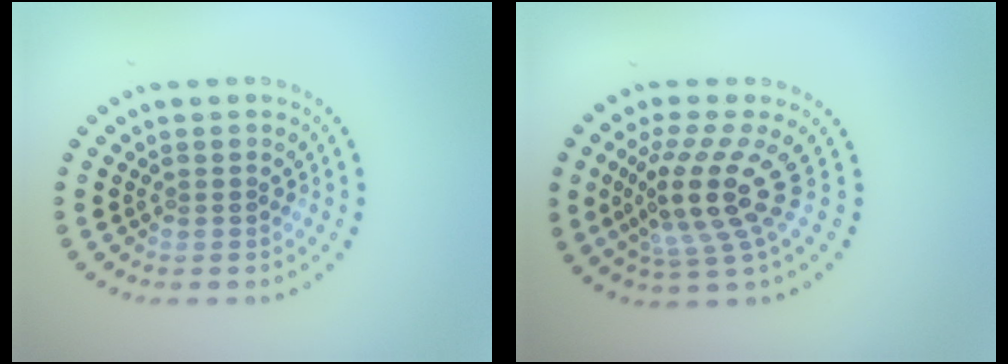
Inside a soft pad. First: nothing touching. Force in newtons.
{"total": 5.2, "press": 3.7, "slide": 3.6}